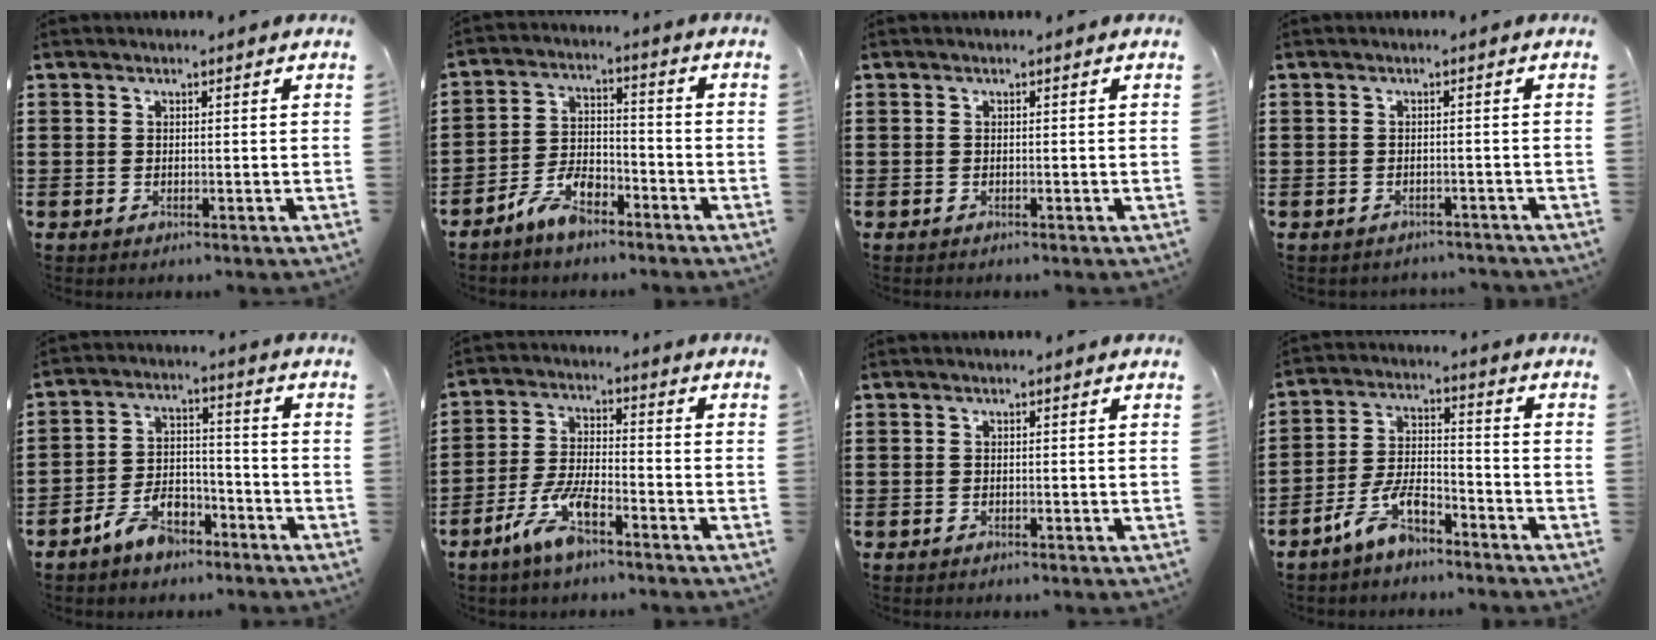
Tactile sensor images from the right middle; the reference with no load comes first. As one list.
[{"total": 6.6, "force": [-5.3, 2.6, 3.0], "torque": [-0.066, 0.013, -0.105]}, {"total": 0.0}, {"total": 1.2, "force": [-1.2, 0.2, 0.1], "torque": [-0.006, 0.000, -0.026]}, {"total": 6.8, "force": [-5.2, 3.1, 3.1], "torque": [-0.061, 0.021, -0.101]}, {"total": 7.6, "force": [-4.8, 2.1, 5.4], "torque": [-0.128, -0.003, -0.095]}, {"total": 0.0}, {"total": 7.4, "force": [-5.6, 2.4, 4.2], "torque": [-0.094, 0.007, -0.109]}]